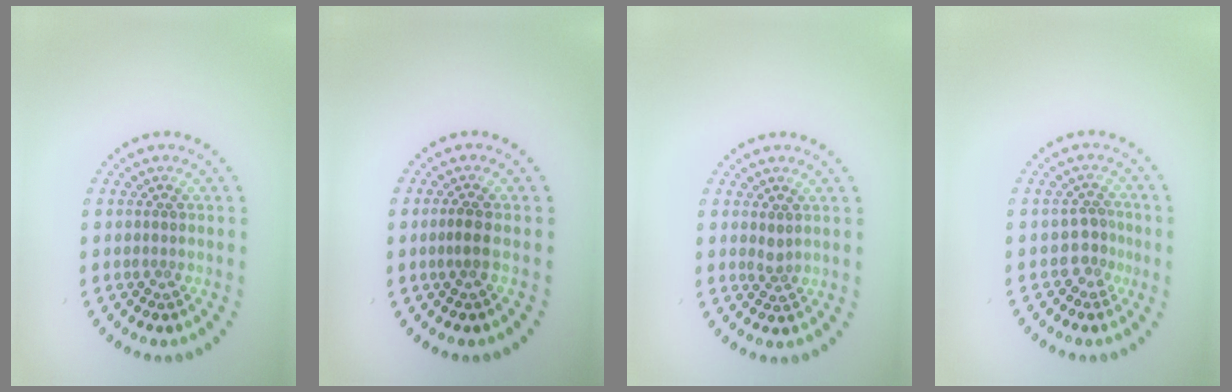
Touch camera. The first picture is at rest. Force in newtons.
{"total": 1.4, "press": 1.2, "slide": 0.8}
{"total": 0.9, "press": 0.7, "slide": 0.6}
{"total": 1.7, "press": 1.2, "slide": 1.3}